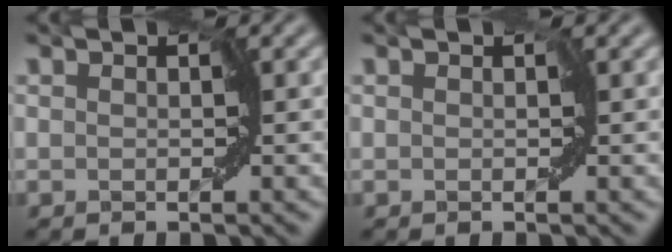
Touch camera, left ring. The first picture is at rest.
{"total": 0.0}